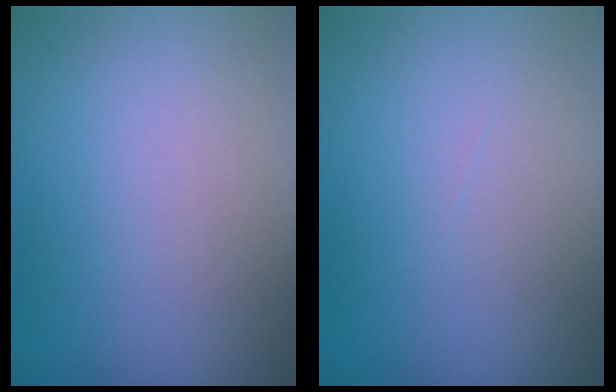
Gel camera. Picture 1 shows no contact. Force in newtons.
{"total": 0.0}